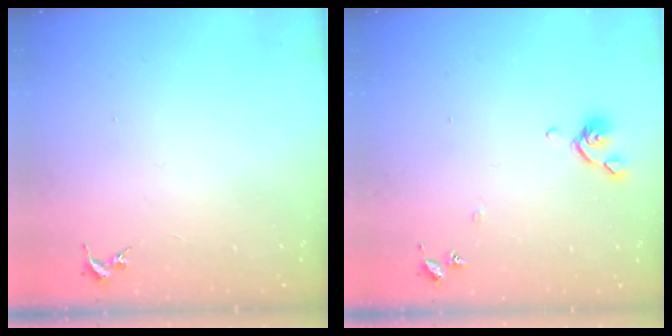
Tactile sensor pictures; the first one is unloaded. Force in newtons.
{"total": 6.7, "press": 6.6, "slide": 1.0}